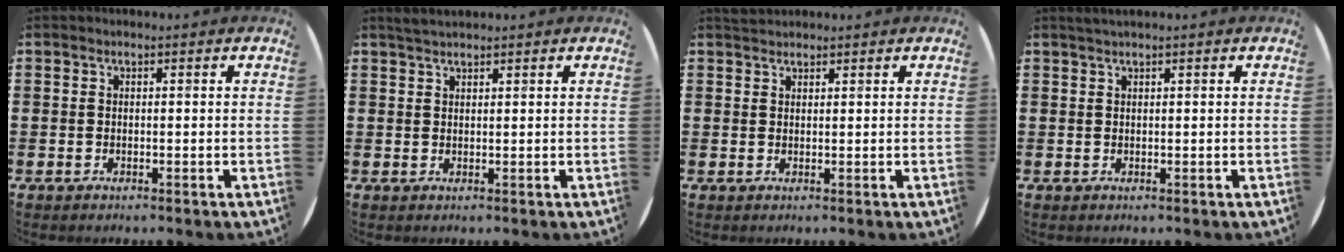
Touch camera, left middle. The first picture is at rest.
{"total": 1.6, "force": [1.5, 0.2, 0.4], "torque": [-0.010, 0.003, 0.029]}
{"total": 1.2, "force": [1.2, 0.3, 0.1], "torque": [-0.002, 0.003, 0.023]}
{"total": 0.7, "force": [0.6, -0.1, 0.4], "torque": [-0.006, 0.000, 0.010]}